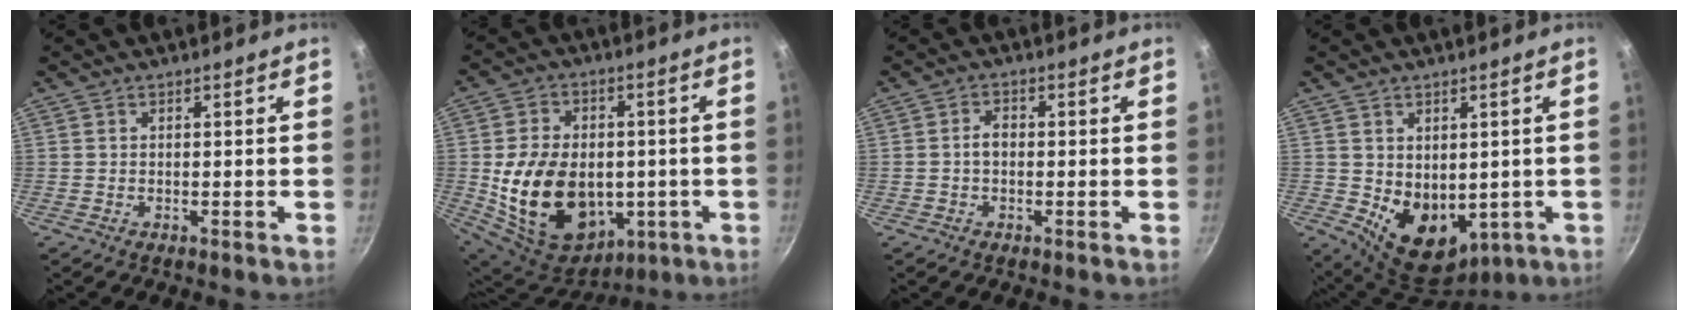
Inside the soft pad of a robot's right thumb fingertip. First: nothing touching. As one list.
[{"total": 22.1, "force": [-2.2, 16.0, 15.1], "torque": [-0.256, 0.007, -0.012]}, {"total": 2.5, "force": [-0.3, 1.7, 1.8], "torque": [-0.024, 0.012, -0.007]}, {"total": 11.2, "force": [0.0, 8.2, 7.6], "torque": [-0.087, -0.026, 0.027]}]